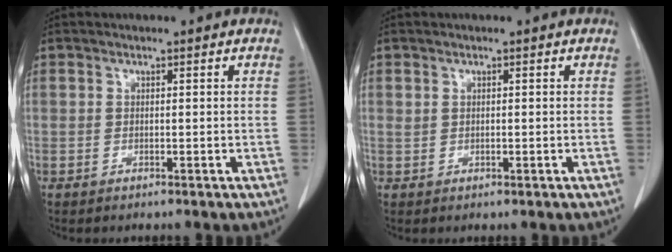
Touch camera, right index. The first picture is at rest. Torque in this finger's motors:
{"motor_torque": [-0.21, 0.06, -0.01, -0.01]}